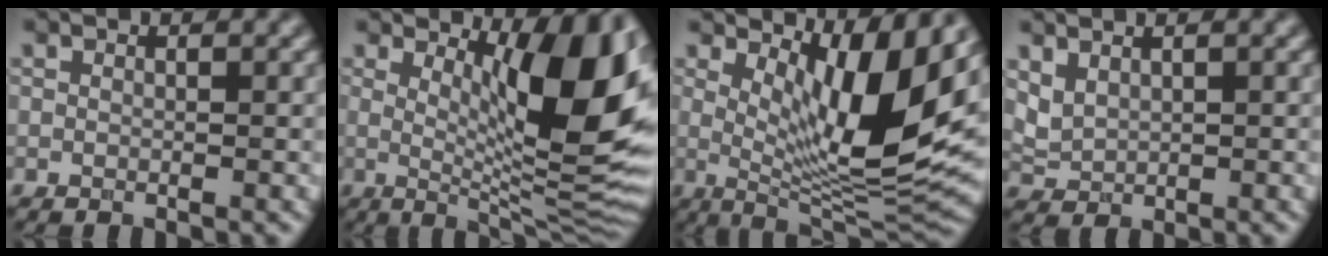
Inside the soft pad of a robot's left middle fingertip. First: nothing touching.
{"total": 11.7, "force": [2.4, 3.3, 11.0], "torque": [-0.146, -0.008, 0.051]}
{"total": 9.3, "force": [3.0, 2.7, 8.4], "torque": [-0.135, -0.022, 0.069]}
{"total": 1.2, "force": [1.0, 0.5, 0.5], "torque": [-0.026, 0.002, 0.038]}